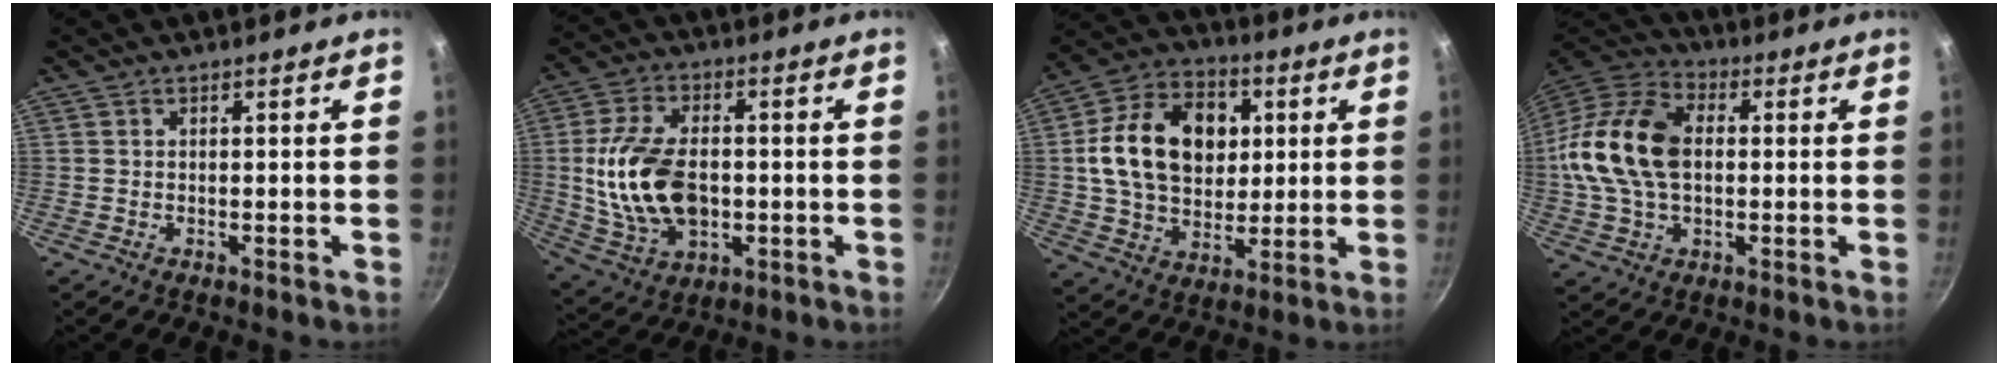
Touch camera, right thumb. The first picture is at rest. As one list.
[{"total": 16.7, "force": [-0.9, 10.6, 12.8], "torque": [-0.232, 0.011, -0.008]}, {"total": 20.0, "force": [3.4, 14.7, 13.1], "torque": [-0.192, 0.012, 0.050]}, {"total": 18.9, "force": [0.9, 12.3, 14.3], "torque": [-0.266, 0.031, 0.005]}]